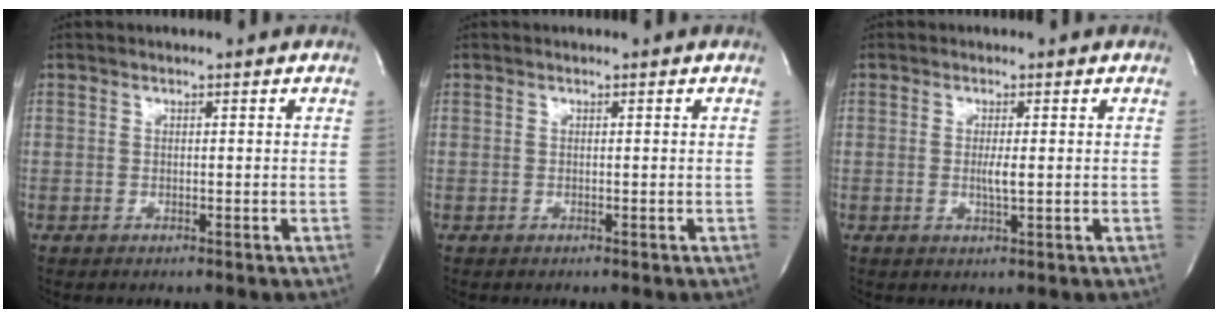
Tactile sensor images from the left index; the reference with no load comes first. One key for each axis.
{"total": 0.0}
{"total": 2.1, "fx": -0.1, "fy": 0.1, "fz": 2.1, "tx": -0.043, "ty": -0.004, "tz": -0.001}